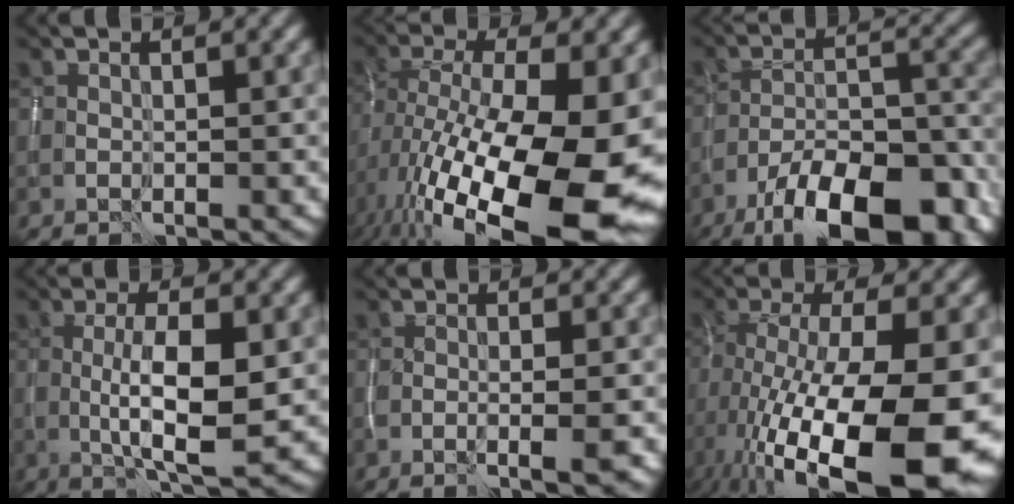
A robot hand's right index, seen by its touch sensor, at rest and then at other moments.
{"total": 19.2, "force": [-5.7, 8.3, 16.3], "torque": [-0.267, -0.038, -0.076]}
{"total": 14.6, "force": [-10.6, 5.2, 8.6], "torque": [-0.145, -0.018, -0.159]}
{"total": 6.2, "force": [-0.8, 1.6, 6.0], "torque": [-0.107, -0.003, -0.011]}
{"total": 2.2, "force": [-0.6, 0.5, 2.1], "torque": [-0.020, -0.002, -0.008]}
{"total": 17.4, "force": [-6.1, 6.6, 14.9], "torque": [-0.251, -0.032, -0.081]}